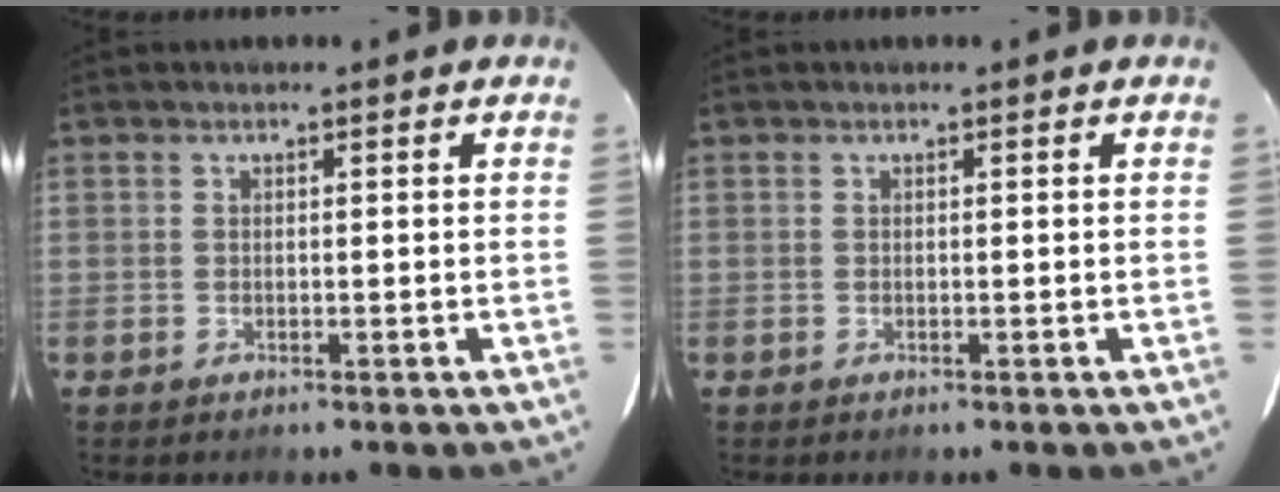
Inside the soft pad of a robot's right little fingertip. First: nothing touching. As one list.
[{"total": 0.0}]